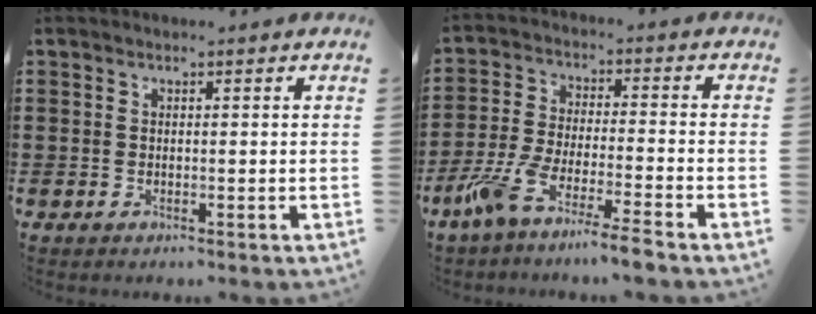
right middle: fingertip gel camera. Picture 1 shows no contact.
{"total": 7.4, "force": [-6.3, -0.7, 3.8], "torque": [-0.094, -0.021, -0.128]}